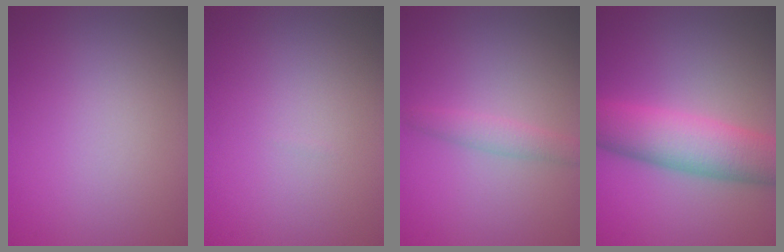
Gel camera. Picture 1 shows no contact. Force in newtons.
{"total": 0.0}
{"total": 1.7, "press": 1.7, "slide": 0.0}
{"total": 7.5, "press": 7.5, "slide": 0.1}